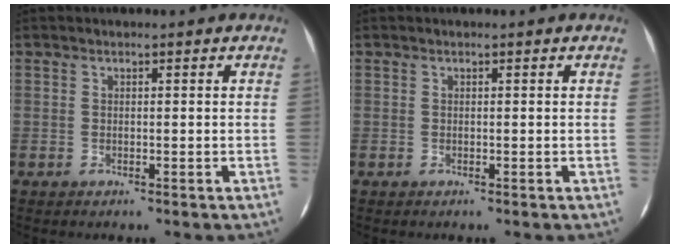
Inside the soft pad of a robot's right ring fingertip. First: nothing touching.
{"total": 0.0}